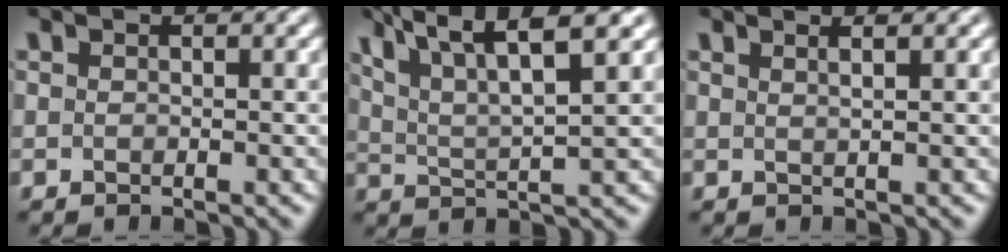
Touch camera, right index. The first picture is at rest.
{"total": 6.6, "force": [3.7, 2.4, 4.9], "torque": [-0.084, 0.001, 0.064]}
{"total": 1.7, "force": [0.9, -1.2, 0.8], "torque": [-0.004, -0.001, 0.021]}